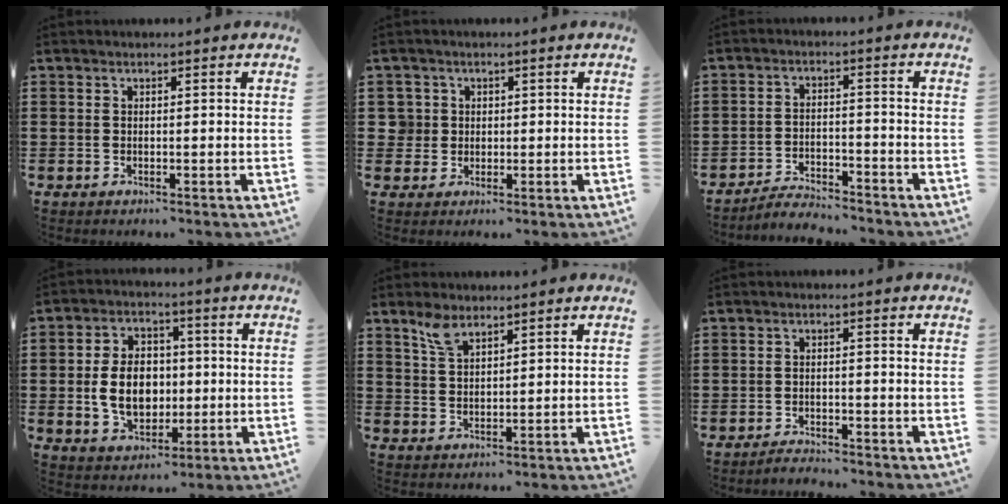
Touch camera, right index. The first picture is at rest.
{"total": 3.0, "force": [0.4, 3.0, 0.2], "torque": [-0.019, 0.012, 0.006]}
{"total": 3.7, "force": [-3.7, 0.4, 0.5], "torque": [-0.013, 0.007, -0.076]}
{"total": 8.9, "force": [-0.5, 6.5, 6.0], "torque": [-0.124, 0.006, -0.013]}
{"total": 4.1, "force": [2.9, 1.6, 2.3], "torque": [-0.053, 0.002, 0.055]}
{"total": 2.0, "force": [-2.0, 0.1, 0.0], "torque": [-0.007, 0.002, -0.041]}